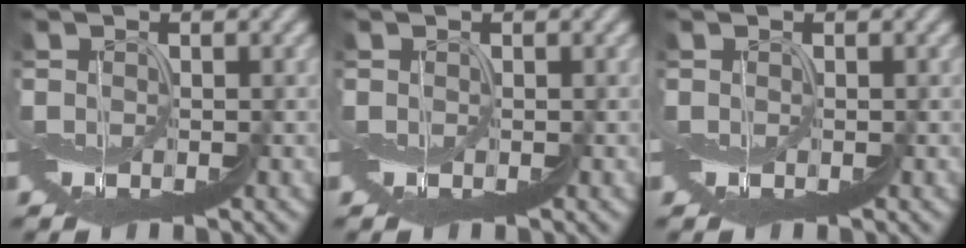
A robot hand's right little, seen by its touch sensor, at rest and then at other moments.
{"total": 0.0}
{"total": 0.0}